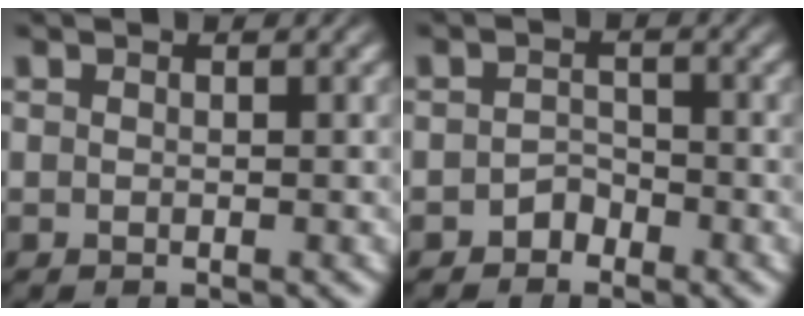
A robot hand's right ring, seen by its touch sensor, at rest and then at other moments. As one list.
[{"total": 2.0, "force": [-1.6, 1.2, 0.0], "torque": [0.000, -0.005, -0.028]}]